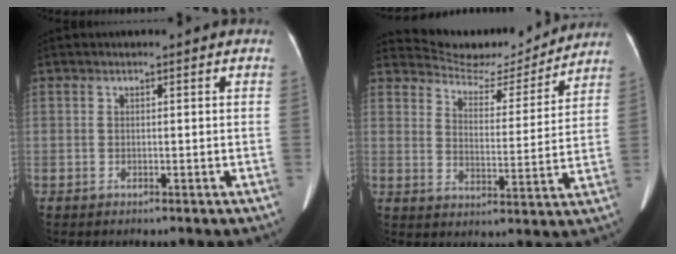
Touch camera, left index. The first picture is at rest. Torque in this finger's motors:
{"motor_torque": [-0.04, -0.46, -0.02, -0.04]}